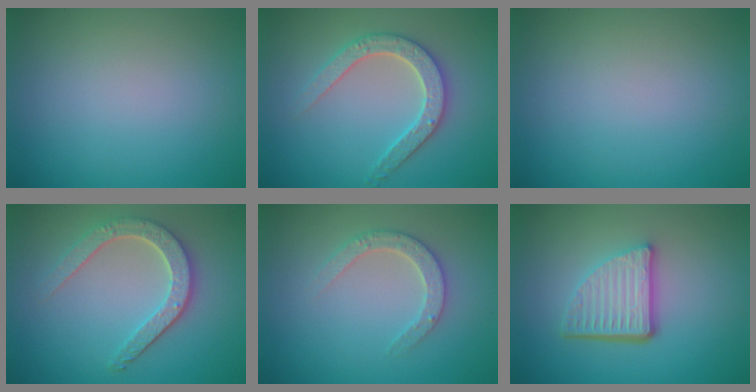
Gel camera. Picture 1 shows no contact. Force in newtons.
{"total": 3.3, "press": 3.3, "slide": 0.6}
{"total": 0.0}
{"total": 4.5, "press": 3.6, "slide": 2.7}
{"total": 2.7, "press": 2.6, "slide": 0.5}
{"total": 5.2, "press": 3.6, "slide": 3.7}